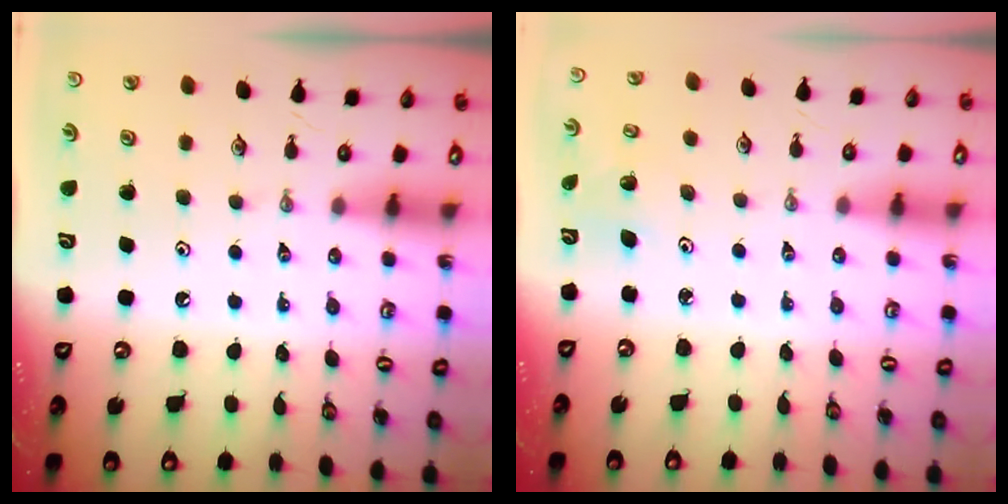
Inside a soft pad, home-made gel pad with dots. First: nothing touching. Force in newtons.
{"total": 2.3, "press": 2.3, "slide": 0.2}